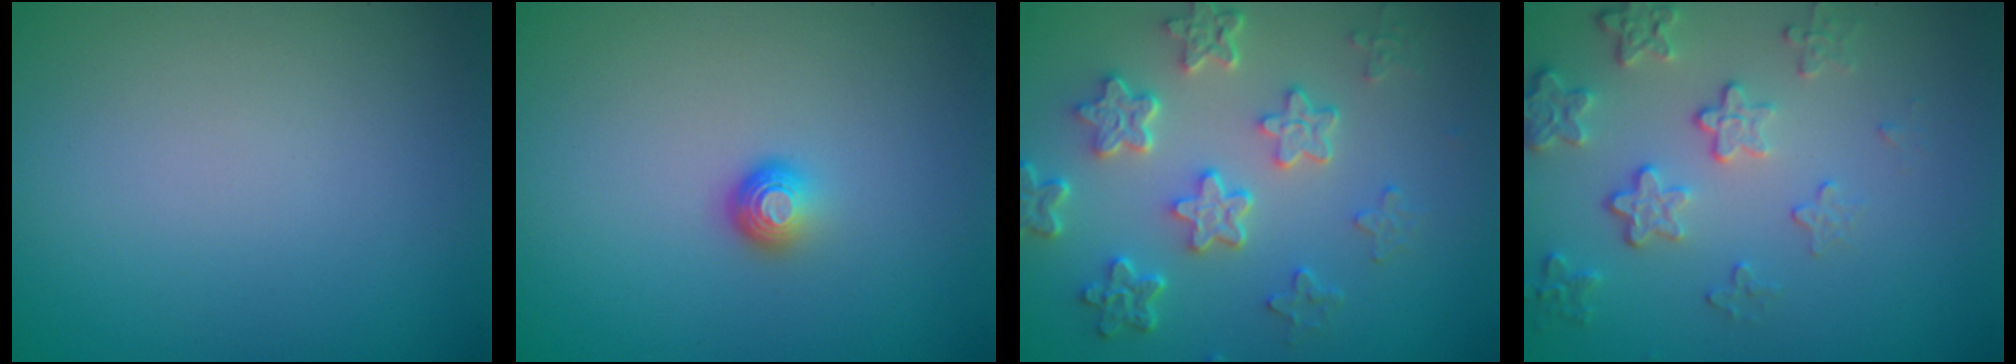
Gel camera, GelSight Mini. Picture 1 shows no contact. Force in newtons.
{"total": 1.6, "press": 1.0, "slide": 1.2}
{"total": 5.8, "press": 4.4, "slide": 3.8}
{"total": 4.2, "press": 3.2, "slide": 2.7}